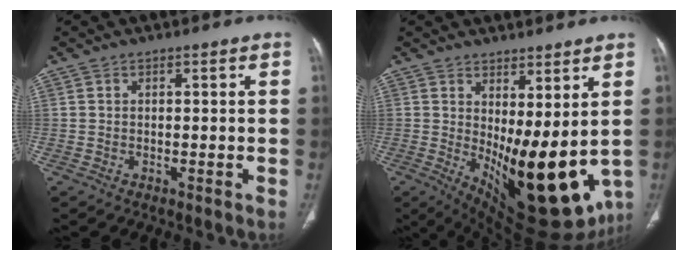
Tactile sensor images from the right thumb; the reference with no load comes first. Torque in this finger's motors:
{"motor_torque": [2.45, 2.56, 1.15, -0.89, 0.57]}